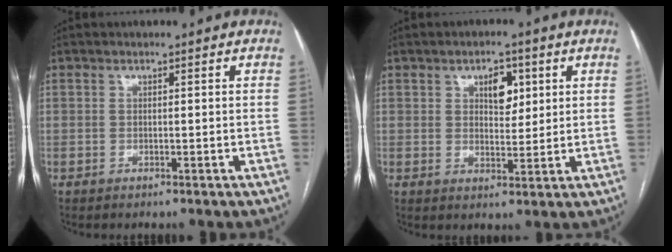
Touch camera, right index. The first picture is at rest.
{"total": 4.7, "force": [1.9, 2.5, 3.5], "torque": [-0.052, 0.006, 0.032]}